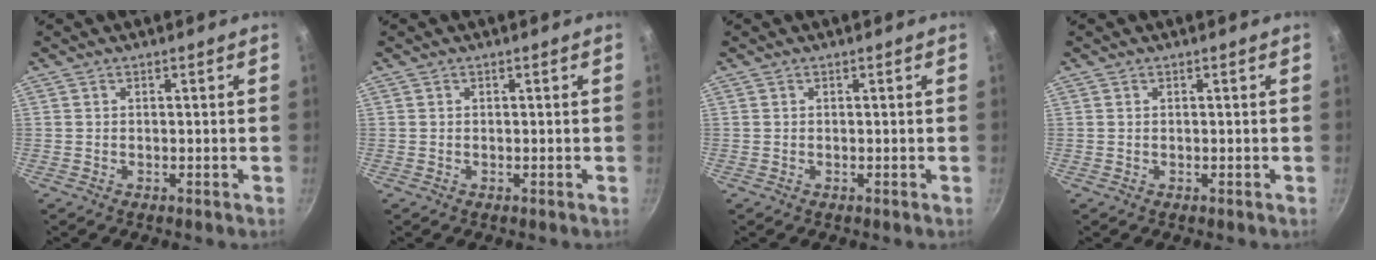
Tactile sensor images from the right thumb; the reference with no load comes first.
{"total": 0.0}
{"total": 0.0}
{"total": 0.0}